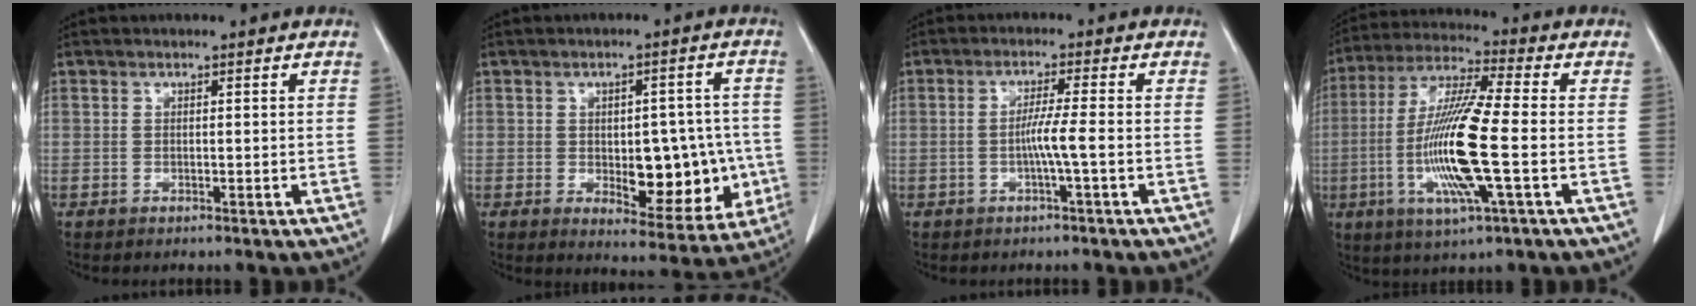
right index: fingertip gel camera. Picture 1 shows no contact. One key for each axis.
{"total": 11.9, "fx": -1.8, "fy": 5.9, "fz": 10.2, "tx": -0.112, "ty": 0.010, "tz": -0.006}
{"total": 3.7, "fx": -0.9, "fy": -0.8, "fz": 3.4, "tx": -0.062, "ty": 0.000, "tz": -0.016}
{"total": 15.3, "fx": -2.8, "fy": 0.6, "fz": 15.0, "tx": -0.307, "ty": -0.012, "tz": -0.060}